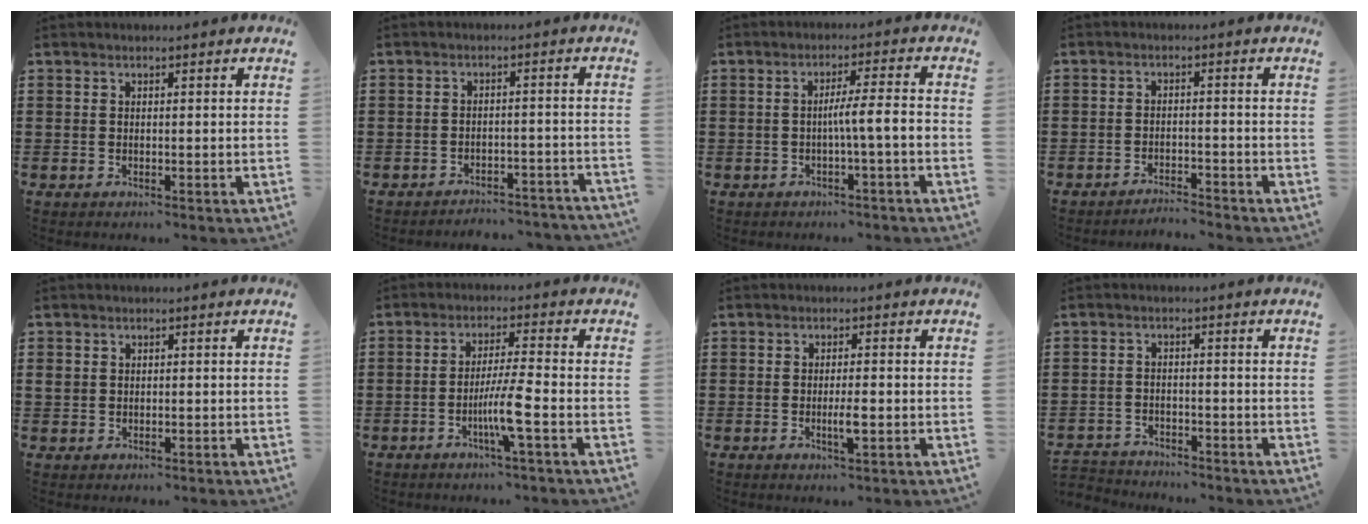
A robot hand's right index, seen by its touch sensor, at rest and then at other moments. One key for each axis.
{"total": 3.0, "fx": -3.0, "fy": 0.2, "fz": 0.2, "tx": -0.009, "ty": 0.001, "tz": -0.064}
{"total": 4.4, "fx": -1.1, "fy": -0.1, "fz": 4.3, "tx": -0.079, "ty": -0.002, "tz": -0.023}
{"total": 2.6, "fx": -2.6, "fy": 0.0, "fz": -0.1, "tx": -0.005, "ty": 0.002, "tz": -0.057}
{"total": 1.2, "fx": 0.1, "fy": 1.1, "fz": 0.5, "tx": -0.013, "ty": 0.007, "tz": 0.001}
{"total": 6.1, "fx": -2.4, "fy": -0.3, "fz": 5.6, "tx": -0.108, "ty": -0.014, "tz": -0.047}
{"total": 3.1, "fx": -0.9, "fy": 0.5, "fz": 2.9, "tx": -0.050, "ty": 0.000, "tz": -0.015}
{"total": 2.8, "fx": -2.8, "fy": 0.3, "fz": -0.3, "tx": -0.003, "ty": 0.000, "tz": -0.062}